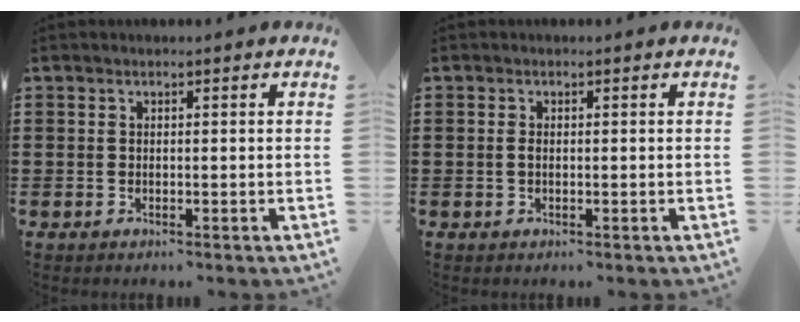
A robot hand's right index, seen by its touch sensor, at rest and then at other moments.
{"total": 0.8, "force": [-0.1, 0.3, 0.8], "torque": [-0.024, -0.004, -0.004]}